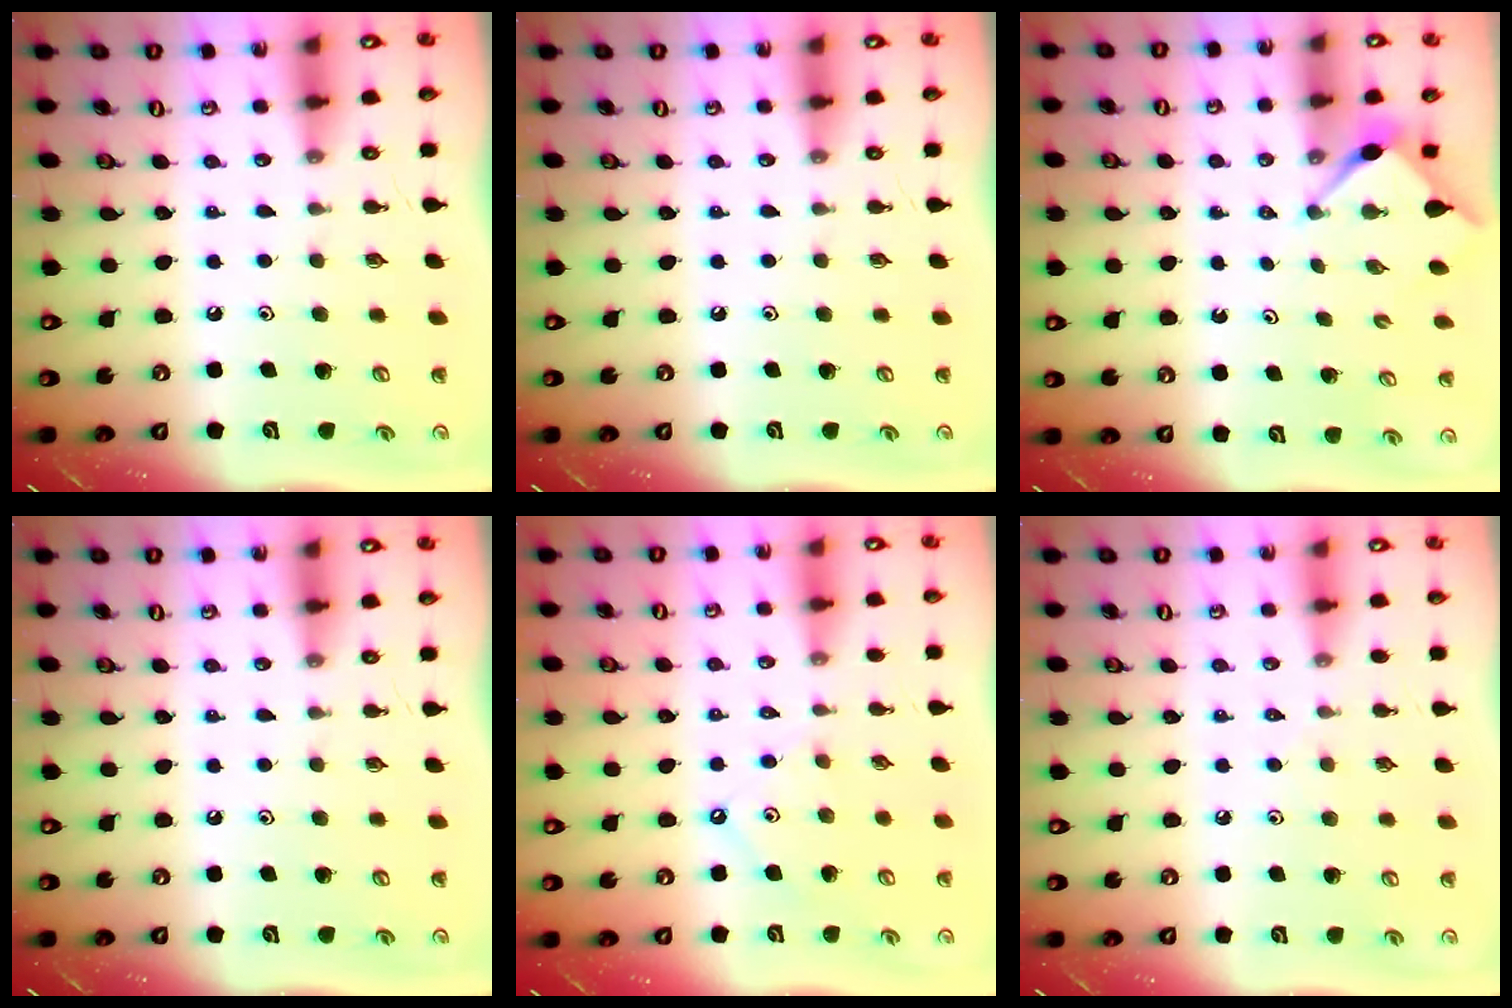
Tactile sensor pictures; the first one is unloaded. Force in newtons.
{"total": 0.0}
{"total": 2.6, "press": 2.6, "slide": 0.4}
{"total": 0.0}
{"total": 2.5, "press": 2.5, "slide": 0.4}
{"total": 4.1, "press": 4.1, "slide": 0.7}